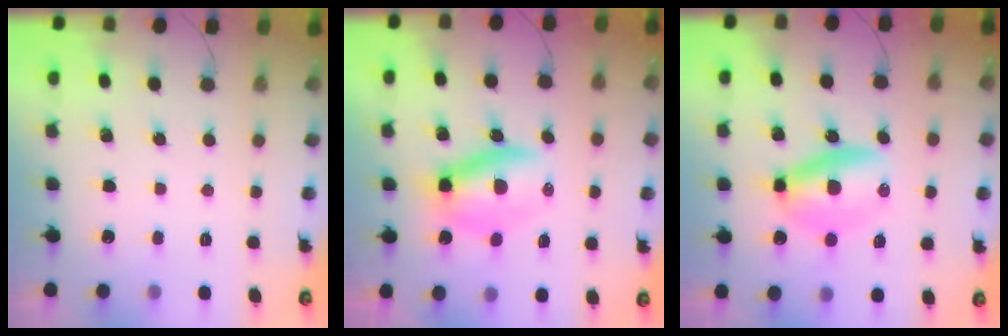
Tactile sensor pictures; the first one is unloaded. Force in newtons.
{"total": 7.2, "press": 7.1, "slide": 1.2}
{"total": 6.9, "press": 6.7, "slide": 1.9}